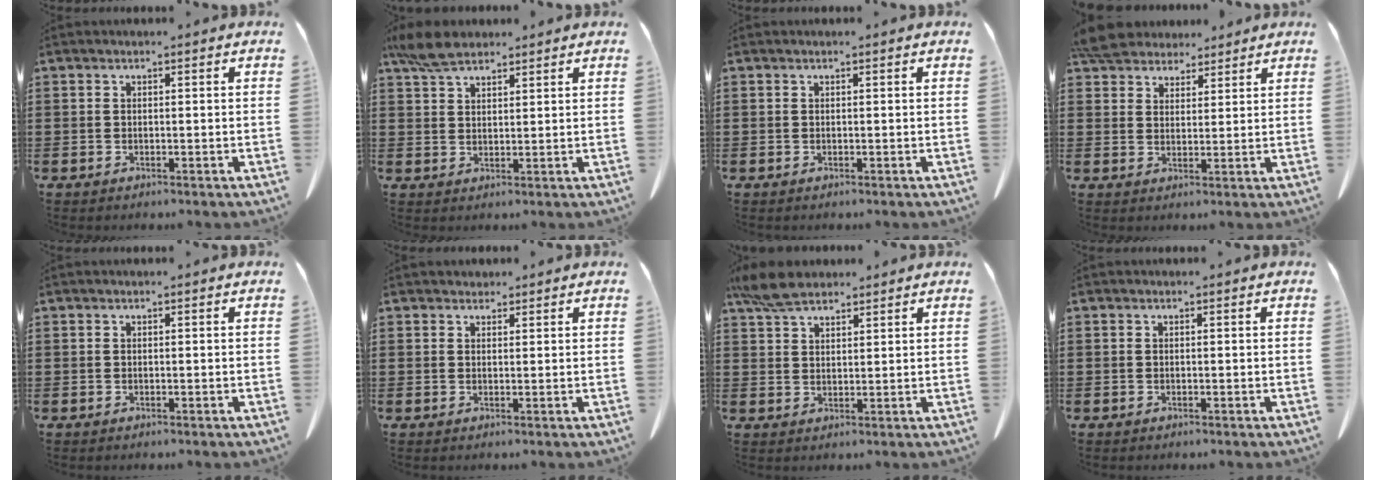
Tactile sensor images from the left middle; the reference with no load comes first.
{"total": 5.5, "force": [4.3, 2.0, 2.7], "torque": [-0.064, 0.000, 0.083]}
{"total": 0.0}
{"total": 5.9, "force": [5.4, 1.9, 1.4], "torque": [-0.048, -0.009, 0.103]}
{"total": 0.0}
{"total": 1.5, "force": [1.4, 0.6, 0.1], "torque": [-0.006, 0.001, 0.028]}
{"total": 6.0, "force": [4.8, 2.1, 2.9], "torque": [-0.070, -0.004, 0.092]}
{"total": 0.0}